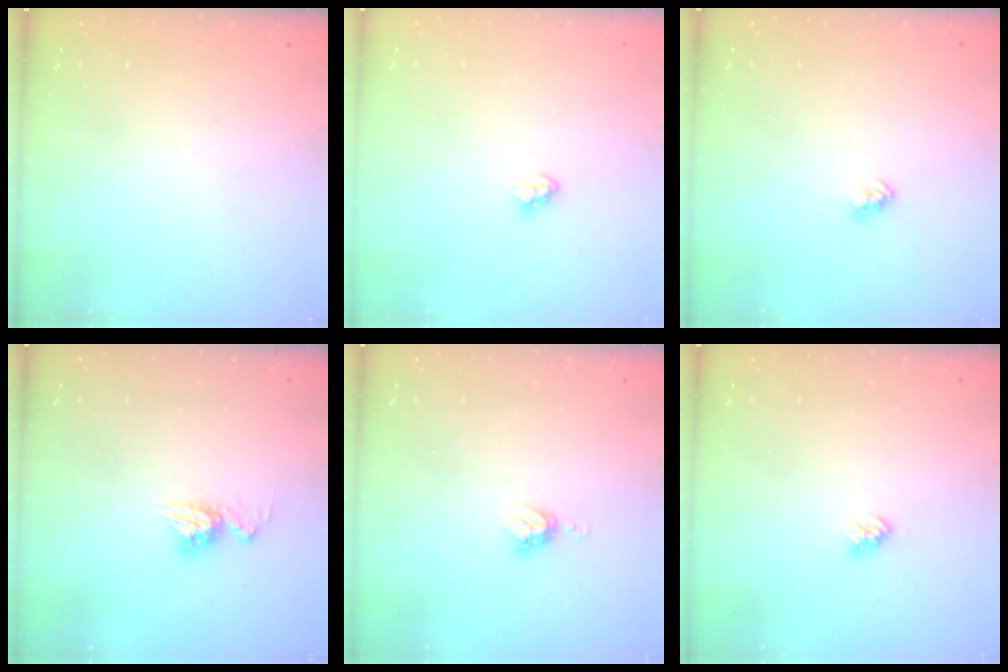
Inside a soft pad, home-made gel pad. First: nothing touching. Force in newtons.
{"total": 3.4, "press": 3.4, "slide": 0.5}
{"total": 2.4, "press": 2.4, "slide": 0.1}
{"total": 8.0, "press": 8.0, "slide": 0.7}
{"total": 4.0, "press": 4.0, "slide": 0.5}
{"total": 3.0, "press": 3.0, "slide": 0.3}